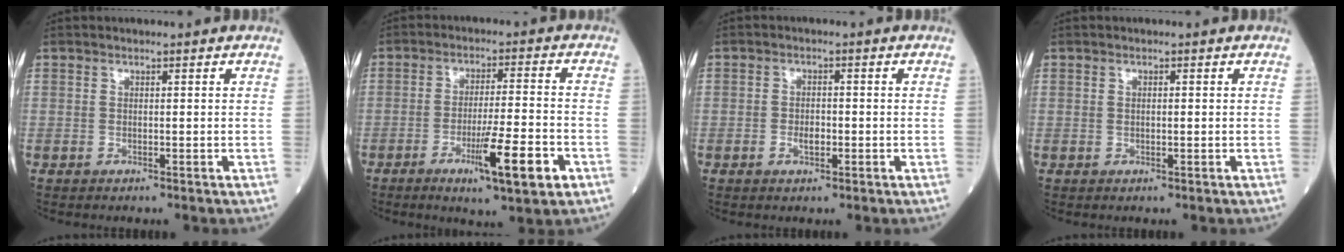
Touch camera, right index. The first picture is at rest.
{"total": 9.9, "force": [-4.3, 0.4, 8.9], "torque": [-0.142, -0.016, -0.064]}
{"total": 2.1, "force": [-0.6, 1.1, 1.6], "torque": [-0.027, 0.004, -0.007]}
{"total": 0.6, "force": [0.2, 0.2, 0.6], "torque": [-0.012, 0.000, 0.006]}